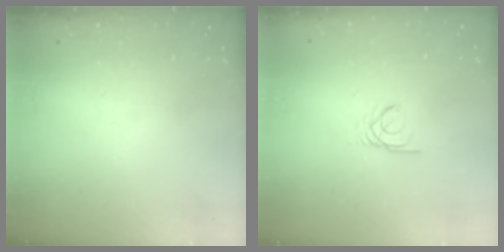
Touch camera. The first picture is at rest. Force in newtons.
{"total": 2.4, "press": 2.4, "slide": 0.3}